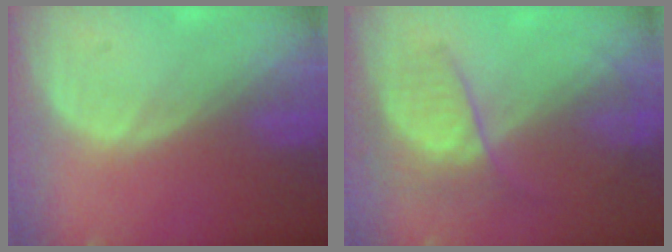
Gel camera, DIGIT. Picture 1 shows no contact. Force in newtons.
{"total": 6.8, "press": 6.0, "slide": 3.3}